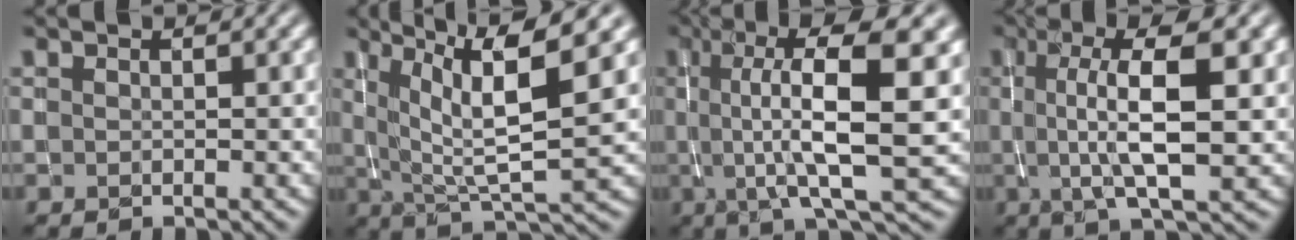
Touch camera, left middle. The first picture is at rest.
{"total": 8.7, "force": [3.0, 1.9, 7.9], "torque": [-0.129, 0.006, 0.057]}
{"total": 10.7, "force": [1.3, 2.6, 10.3], "torque": [-0.149, 0.008, 0.019]}
{"total": 7.6, "force": [0.6, 1.9, 7.3], "torque": [-0.116, 0.002, 0.010]}